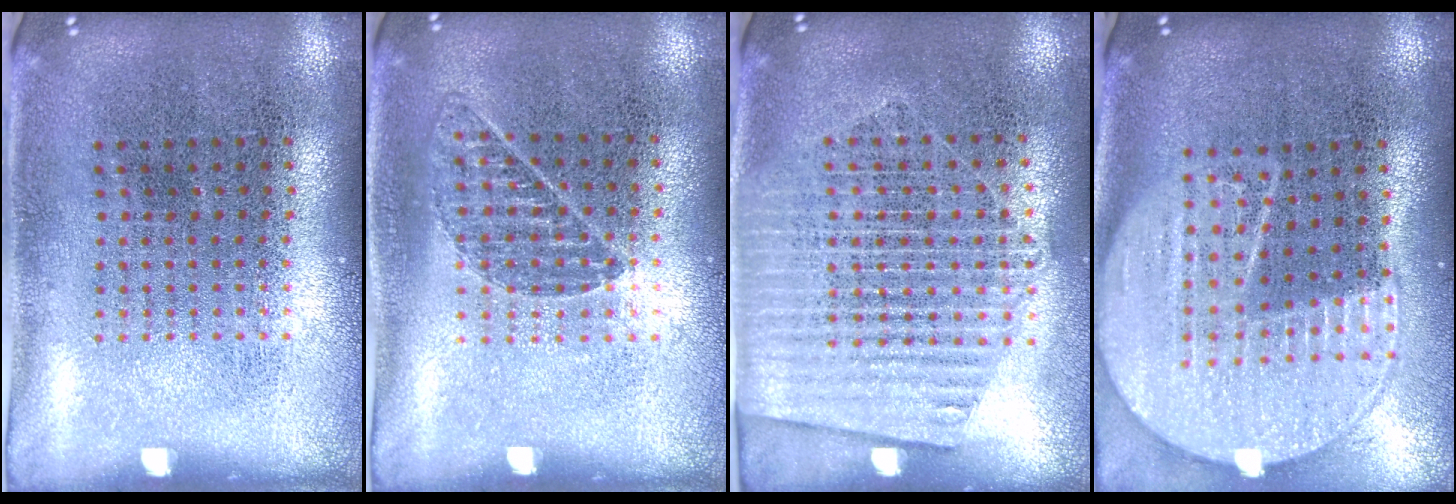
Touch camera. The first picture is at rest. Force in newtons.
{"total": 0.8, "press": 0.8, "slide": 0.1}
{"total": 1.6, "press": 1.5, "slide": 0.7}
{"total": 2.2, "press": 1.9, "slide": 1.0}